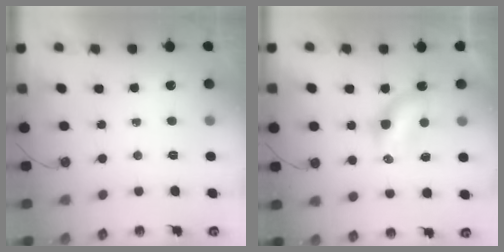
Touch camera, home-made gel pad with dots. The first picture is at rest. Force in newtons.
{"total": 8.2, "press": 7.4, "slide": 3.6}